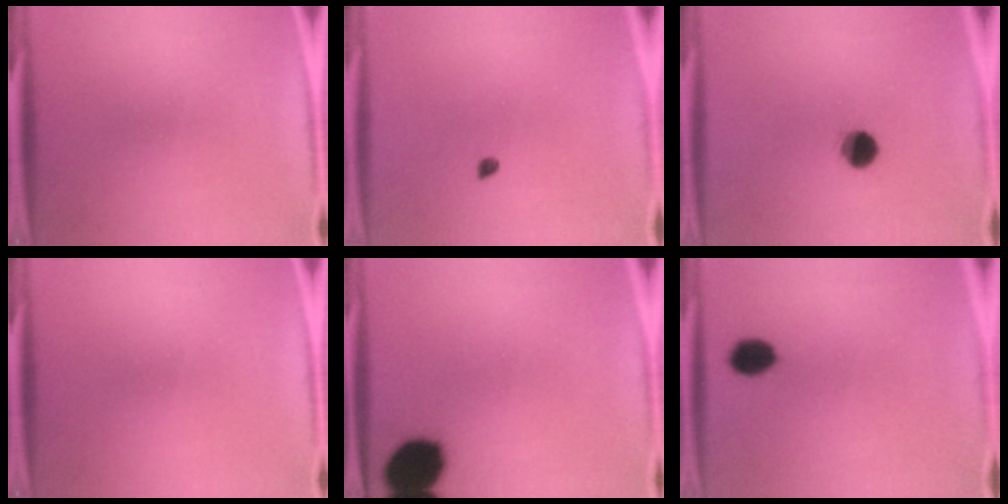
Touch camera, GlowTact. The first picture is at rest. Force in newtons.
{"total": 1.0}
{"total": 6.5}
{"total": 0.0}
{"total": 14.3}
{"total": 5.3}